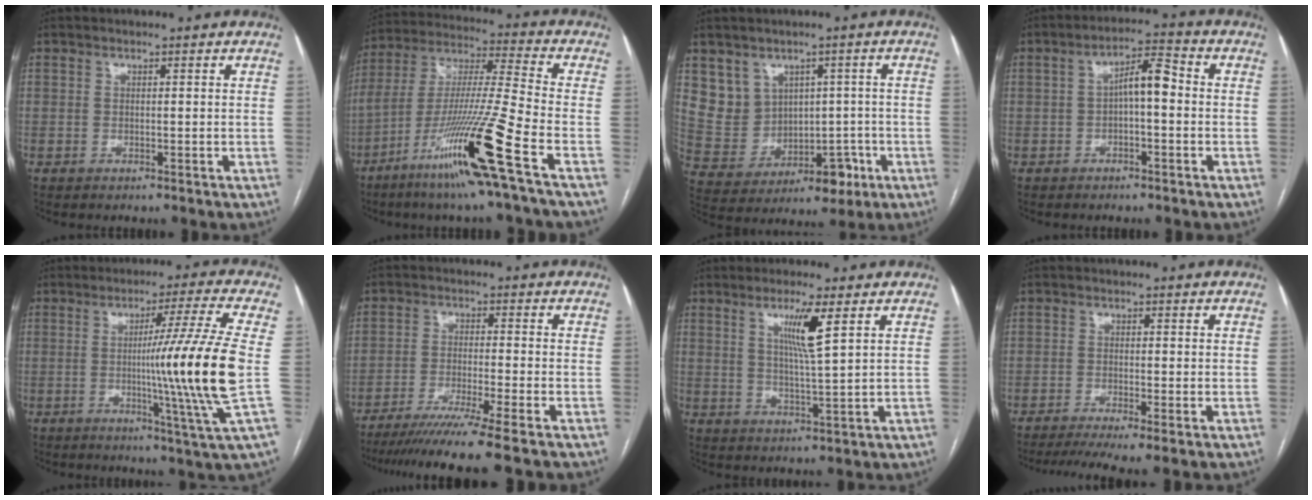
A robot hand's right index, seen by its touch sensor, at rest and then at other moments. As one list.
[{"total": 18.7, "force": [-9.6, -1.9, 15.9], "torque": [-0.335, -0.039, -0.183]}, {"total": 9.3, "force": [1.6, 8.7, 2.9], "torque": [-0.046, 0.046, 0.061]}, {"total": 5.6, "force": [-0.2, 1.5, 5.4], "torque": [-0.089, 0.027, -0.005]}, {"total": 14.4, "force": [-1.0, -4.0, 13.8], "torque": [-0.216, -0.027, -0.016]}, {"total": 11.9, "force": [-9.7, -2.5, 6.5], "torque": [-0.078, -0.040, -0.151]}, {"total": 6.2, "force": [2.7, -0.6, 5.5], "torque": [-0.100, -0.010, 0.049]}, {"total": 6.5, "force": [-4.9, -0.2, 4.3], "torque": [-0.067, -0.009, -0.079]}]